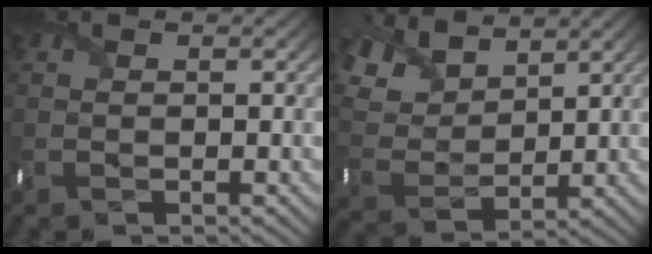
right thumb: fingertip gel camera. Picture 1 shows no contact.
{"total": 10.2, "force": [6.8, 5.3, 5.4], "torque": [-0.166, 0.024, 0.120]}